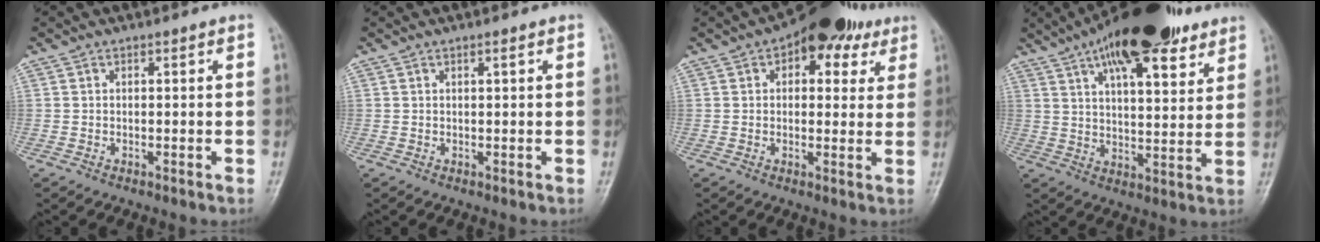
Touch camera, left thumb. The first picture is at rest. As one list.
[{"total": 0.8, "force": [0.4, 0.1, 0.7], "torque": [-0.012, 0.001, 0.005]}, {"total": 11.6, "force": [5.6, 6.9, 7.5], "torque": [-0.048, 0.002, 0.068]}, {"total": 20.7, "force": [12.7, 7.6, 14.4], "torque": [-0.203, -0.027, 0.199]}]